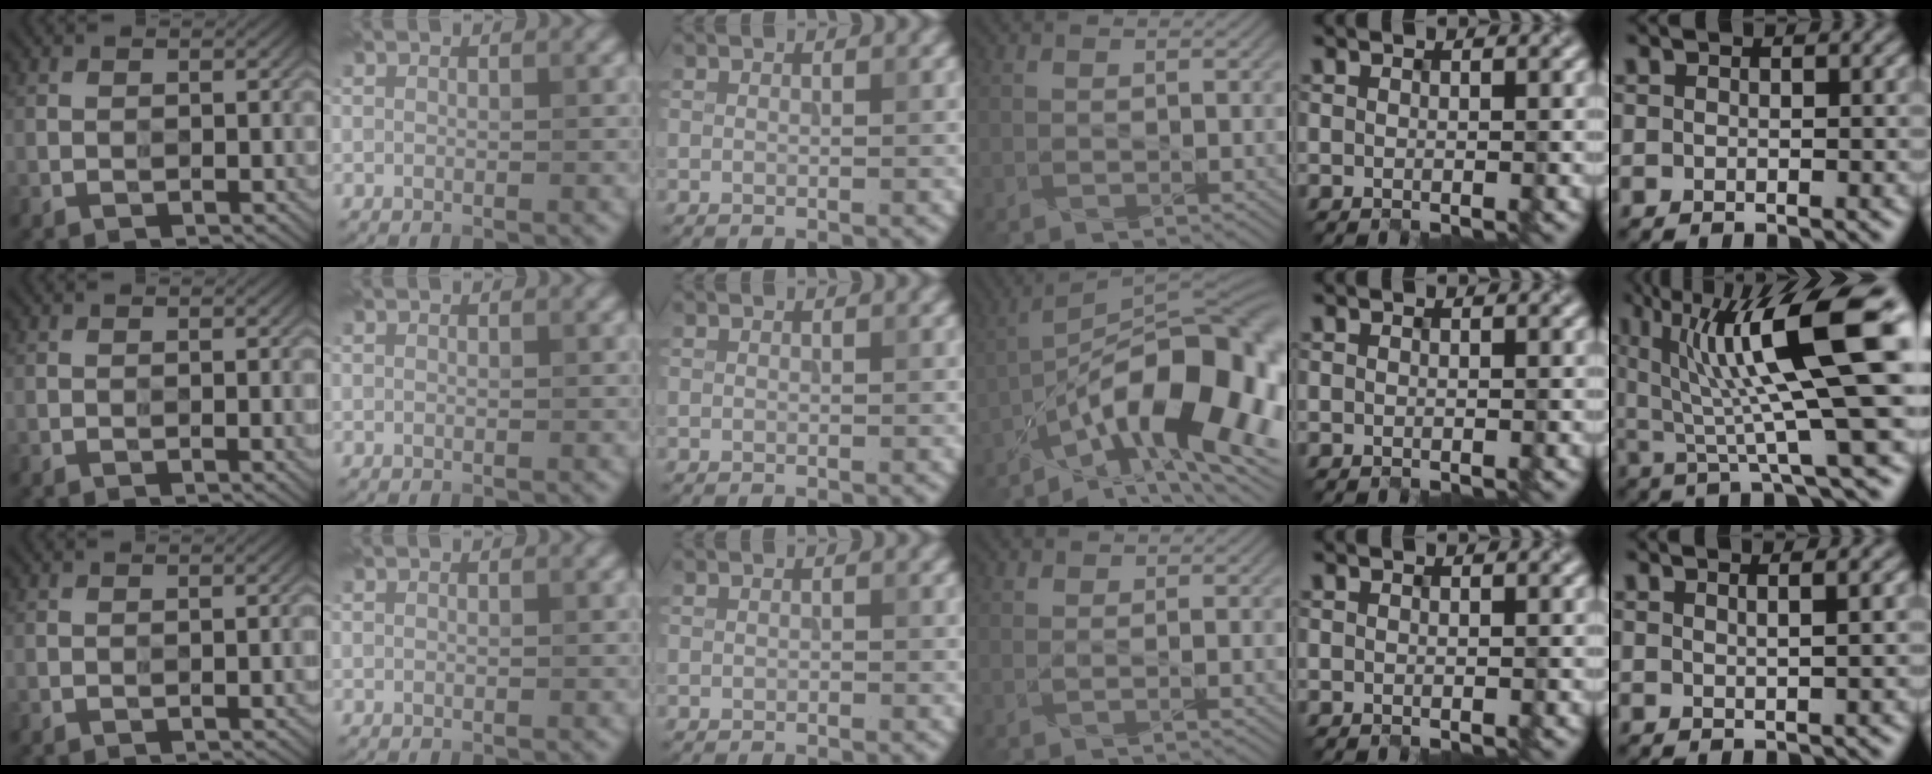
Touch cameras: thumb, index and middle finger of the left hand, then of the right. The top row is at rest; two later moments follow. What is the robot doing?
{"motion": "extract", "object": "connector and pipe"}